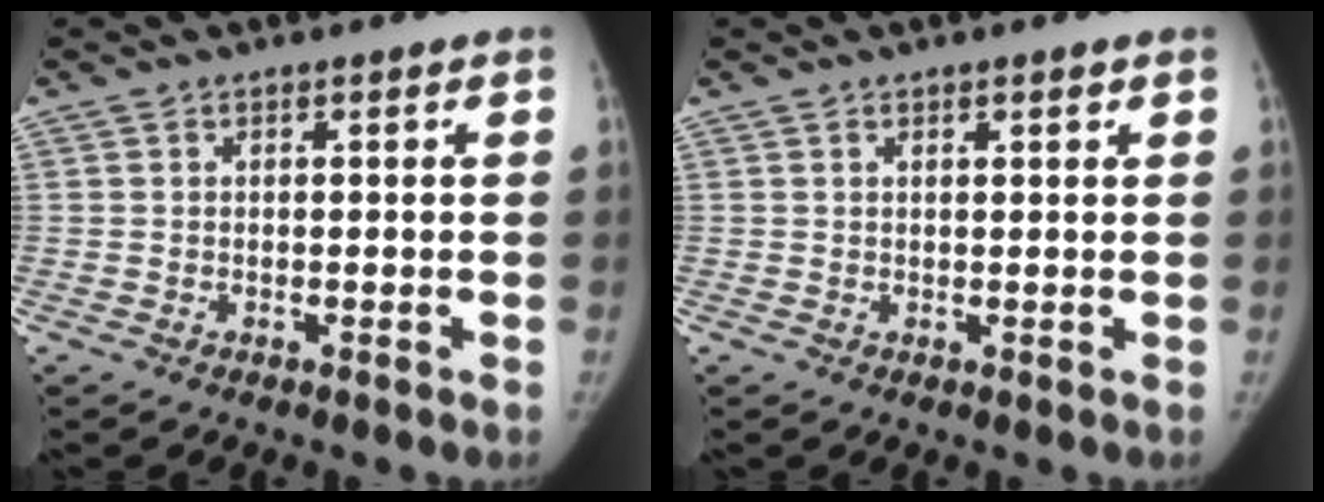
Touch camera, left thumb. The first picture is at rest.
{"total": 1.4, "force": [0.9, 0.4, 1.0], "torque": [-0.012, -0.003, 0.013]}